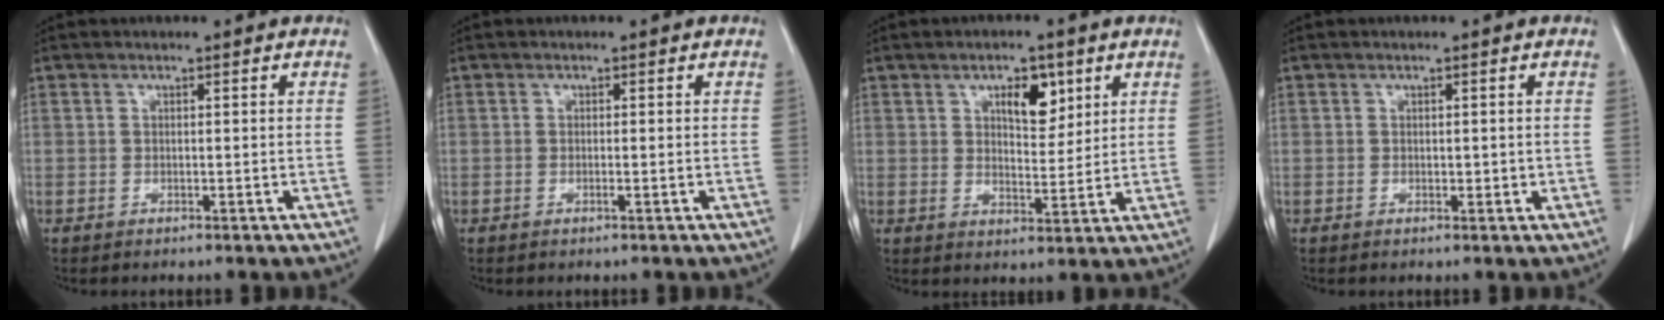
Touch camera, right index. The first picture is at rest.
{"total": 0.6, "force": [-0.3, -0.2, 0.6], "torque": [-0.010, 0.000, -0.005]}
{"total": 5.8, "force": [2.9, 2.4, 4.4], "torque": [-0.069, 0.000, 0.049]}
{"total": 1.0, "force": [0.0, 0.5, 0.8], "torque": [-0.008, -0.001, 0.001]}